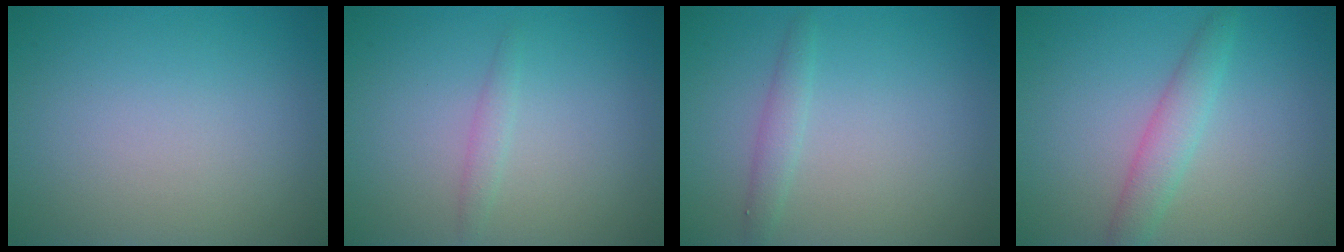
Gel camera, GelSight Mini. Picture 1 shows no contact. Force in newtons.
{"total": 0.5, "press": 0.5, "slide": 0.1}
{"total": 1.4, "press": 1.4, "slide": 0.1}
{"total": 2.6, "press": 2.6, "slide": 0.1}